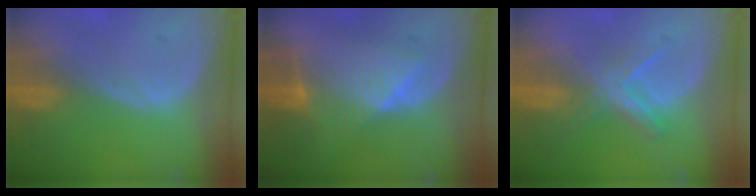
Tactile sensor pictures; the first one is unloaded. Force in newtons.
{"total": 7.7, "press": 7.0, "slide": 3.3}
{"total": 5.5, "press": 5.1, "slide": 2.1}